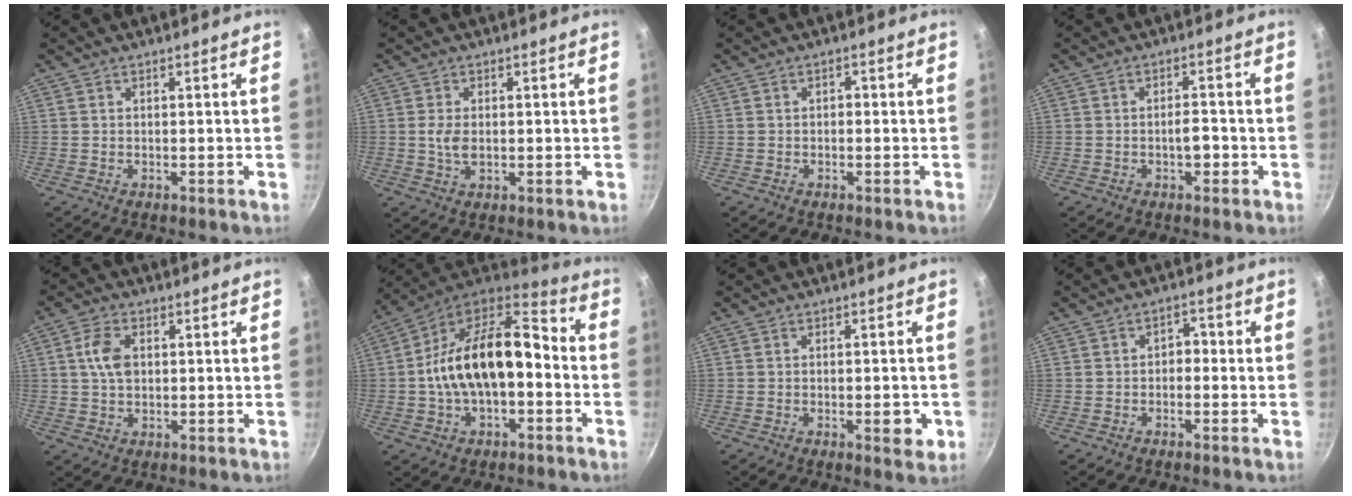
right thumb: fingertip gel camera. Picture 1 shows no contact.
{"total": 3.4, "force": [0.0, 1.9, 2.8], "torque": [-0.058, -0.003, 0.001]}
{"total": 1.0, "force": [-0.2, 0.7, 0.7], "torque": [0.001, 0.006, -0.006]}
{"total": 3.4, "force": [-1.1, 1.7, 2.7], "torque": [-0.029, 0.011, -0.018]}
{"total": 5.8, "force": [1.1, 3.7, 4.4], "torque": [-0.085, 0.003, 0.018]}
{"total": 20.7, "force": [-1.4, 11.1, 17.4], "torque": [-0.276, 0.047, -0.029]}
{"total": 4.1, "force": [-1.3, 1.5, 3.6], "torque": [-0.038, -0.002, -0.014]}
{"total": 2.9, "force": [-0.6, 2.0, 1.9], "torque": [-0.009, 0.017, -0.019]}